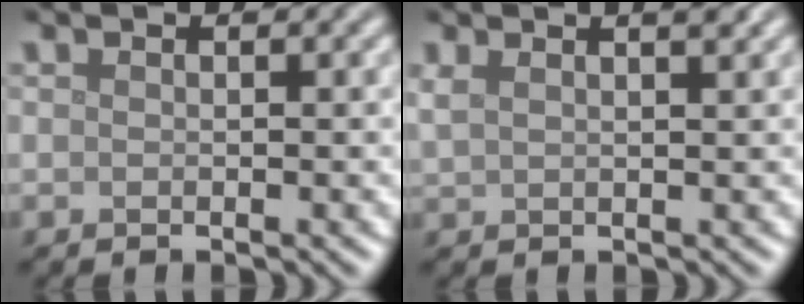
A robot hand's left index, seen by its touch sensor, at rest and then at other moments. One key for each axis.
{"total": 3.8, "fx": 2.3, "fy": 1.5, "fz": 2.7, "tx": -0.031, "ty": 0.018, "tz": 0.017}